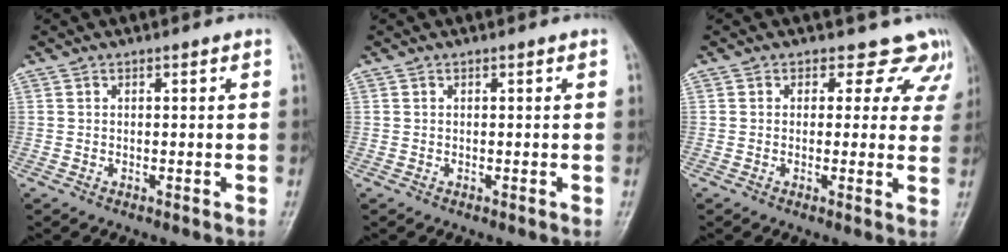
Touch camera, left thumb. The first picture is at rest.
{"total": 0.0}
{"total": 7.7, "force": [5.5, 5.2, 1.4], "torque": [0.038, -0.016, 0.039]}